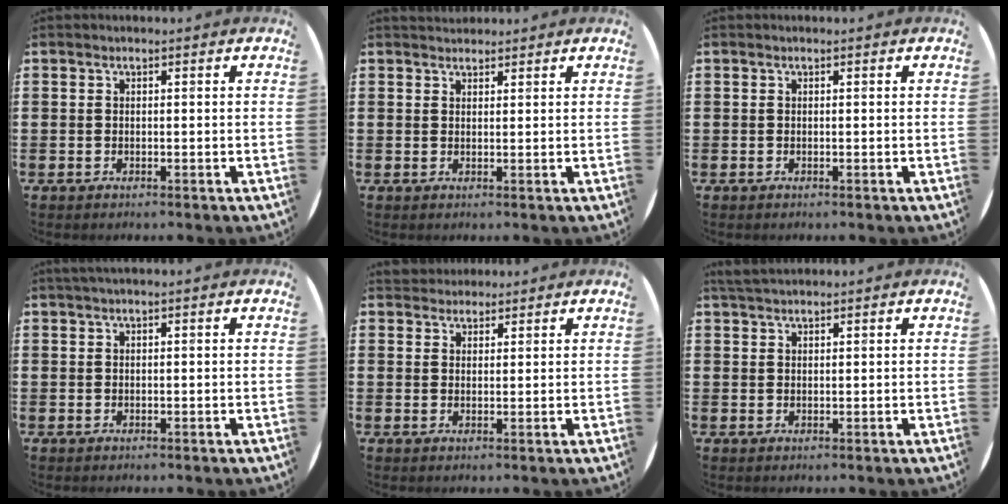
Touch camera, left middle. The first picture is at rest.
{"total": 1.3, "force": [1.2, 0.3, -0.1], "torque": [0.002, 0.003, 0.024]}
{"total": 0.0}
{"total": 0.5, "force": [0.3, -0.1, 0.4], "torque": [-0.005, 0.001, 0.006]}
{"total": 2.1, "force": [2.0, 0.7, -0.2], "torque": [0.001, 0.004, 0.040]}
{"total": 1.7, "force": [1.7, 0.2, 0.5], "torque": [-0.011, 0.003, 0.031]}